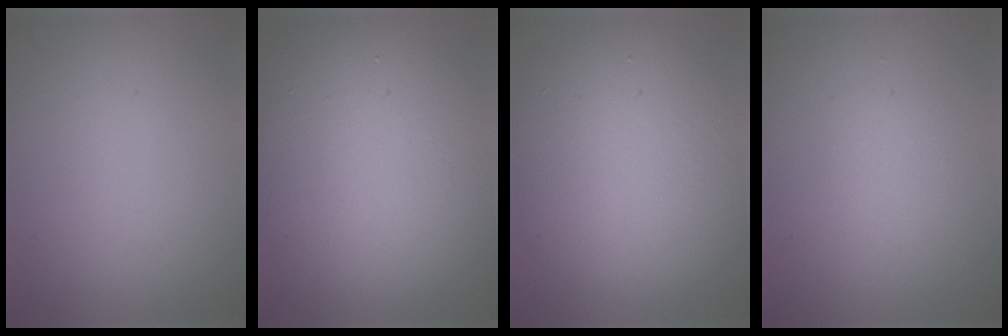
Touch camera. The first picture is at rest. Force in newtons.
{"total": 14.1, "press": 14.1, "slide": 1.0}
{"total": 10.7, "press": 10.6, "slide": 0.6}
{"total": 1.5, "press": 1.5, "slide": 0.1}